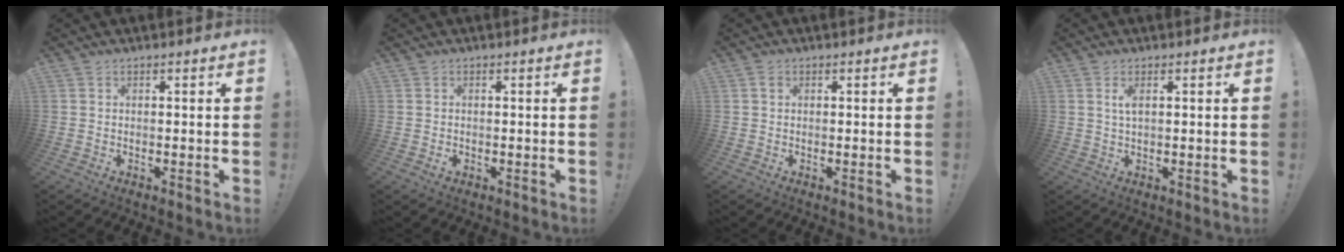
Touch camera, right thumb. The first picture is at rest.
{"total": 0.7, "force": [-0.1, 0.6, 0.1], "torque": [0.008, -0.002, -0.004]}
{"total": 0.8, "force": [0.1, 0.7, 0.3], "torque": [-0.001, 0.002, 0.000]}
{"total": 2.4, "force": [0.9, 0.7, 2.1], "torque": [-0.037, -0.001, 0.013]}